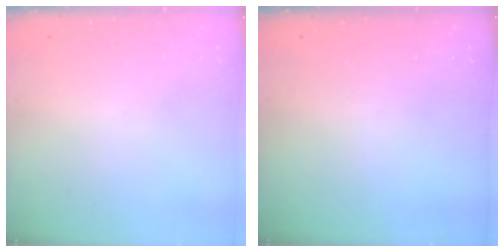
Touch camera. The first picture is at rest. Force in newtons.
{"total": 0.0}